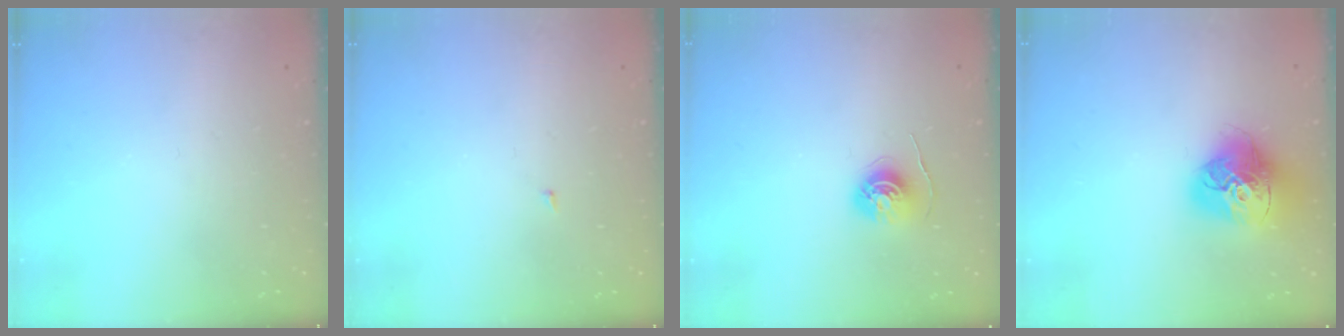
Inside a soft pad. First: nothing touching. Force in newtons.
{"total": 1.4, "press": 1.3, "slide": 0.1}
{"total": 5.7, "press": 5.7, "slide": 0.5}
{"total": 18.0, "press": 17.9, "slide": 1.9}